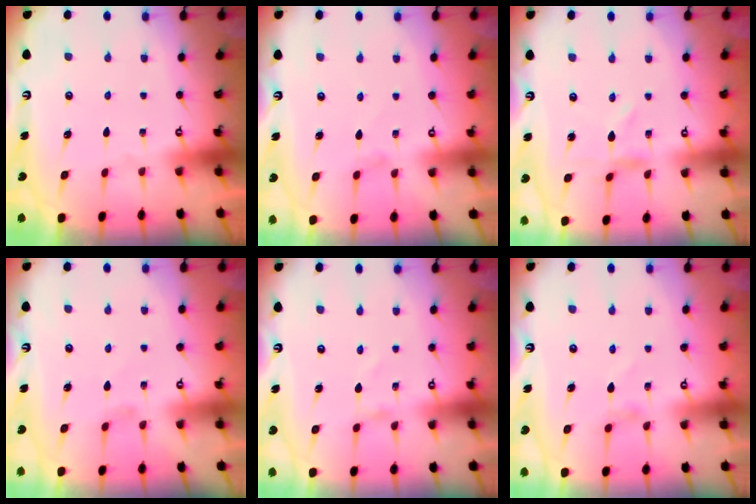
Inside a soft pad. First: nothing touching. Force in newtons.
{"total": 0.0}
{"total": 0.9, "press": 0.9, "slide": 0.1}
{"total": 1.3, "press": 1.2, "slide": 0.3}
{"total": 0.0}
{"total": 0.0}